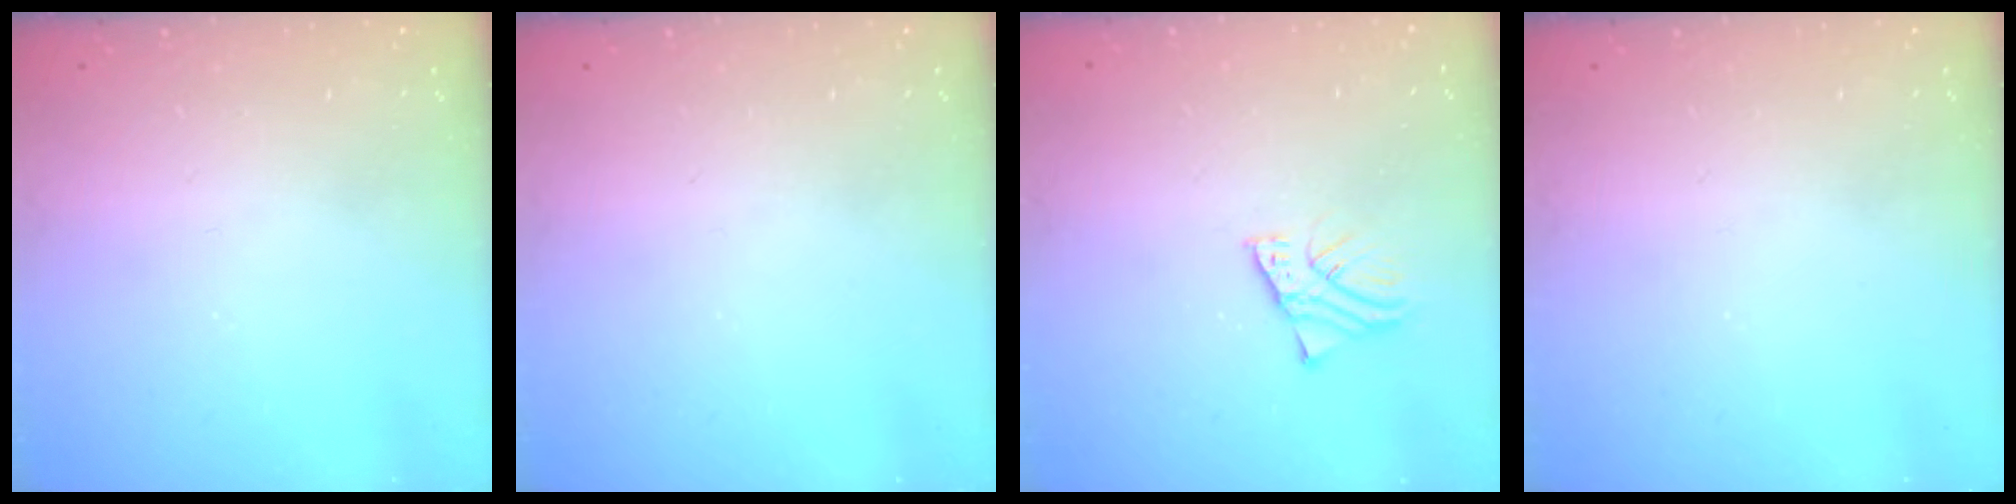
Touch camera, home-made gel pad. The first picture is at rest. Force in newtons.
{"total": 0.0}
{"total": 2.2, "press": 2.2, "slide": 0.1}
{"total": 0.0}